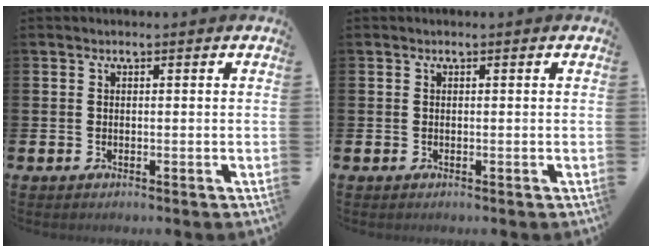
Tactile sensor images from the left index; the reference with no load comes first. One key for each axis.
{"total": 0.0}